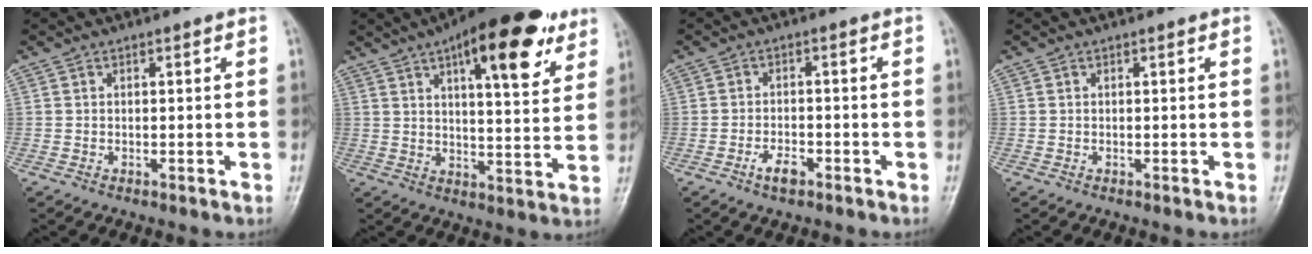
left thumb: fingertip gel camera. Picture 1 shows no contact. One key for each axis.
{"total": 19.2, "fx": 10.5, "fy": 6.7, "fz": 14.6, "tx": -0.180, "ty": -0.029, "tz": 0.148}
{"total": 3.4, "fx": -2.0, "fy": 1.6, "fz": 2.2, "tx": -0.039, "ty": 0.012, "tz": -0.036}
{"total": 0.0}